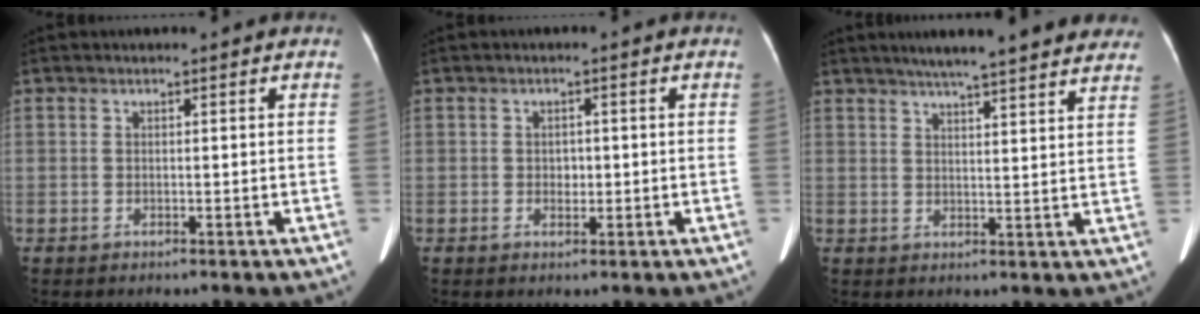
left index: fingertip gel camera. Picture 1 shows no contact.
{"total": 1.8, "force": [-0.2, 1.3, 1.2], "torque": [-0.020, 0.002, 0.000]}
{"total": 17.9, "force": [15.3, 2.0, 9.1], "torque": [-0.127, 0.023, 0.187]}